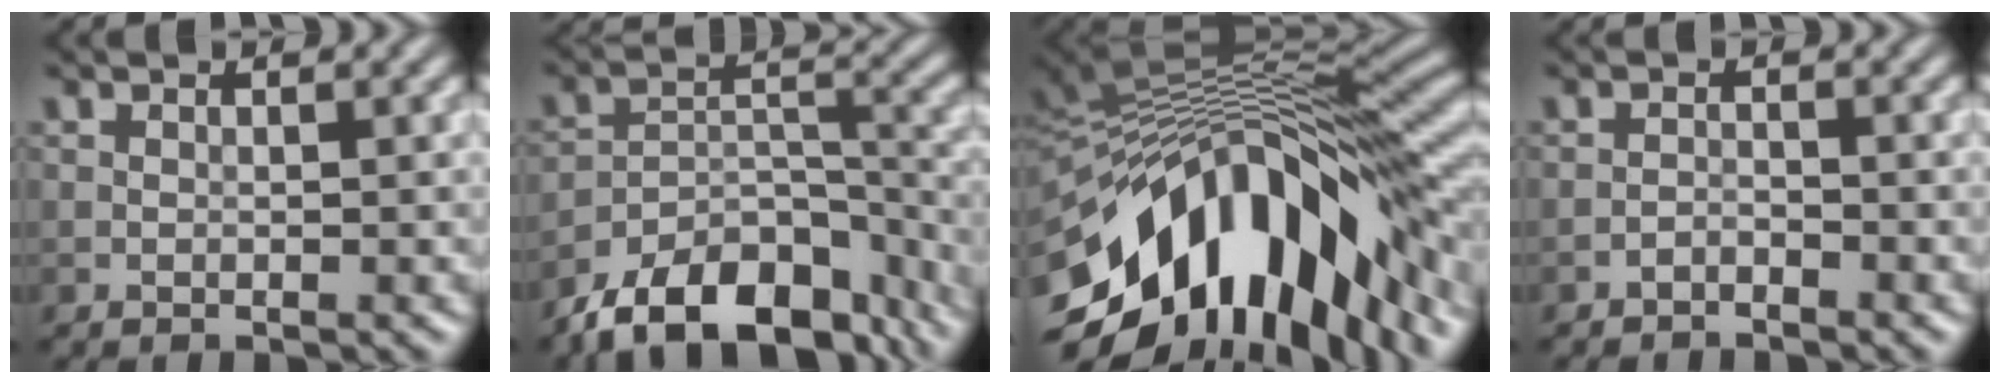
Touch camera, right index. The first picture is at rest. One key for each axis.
{"total": 11.3, "fx": -8.7, "fy": 4.9, "fz": 5.4, "tx": -0.093, "ty": 0.003, "tz": -0.142}
{"total": 15.3, "fx": -6.0, "fy": 7.0, "fz": 12.3, "tx": -0.202, "ty": 0.010, "tz": -0.099}
{"total": 1.0, "fx": -1.0, "fy": 0.2, "fz": 0.2, "tx": -0.003, "ty": 0.003, "tz": -0.020}